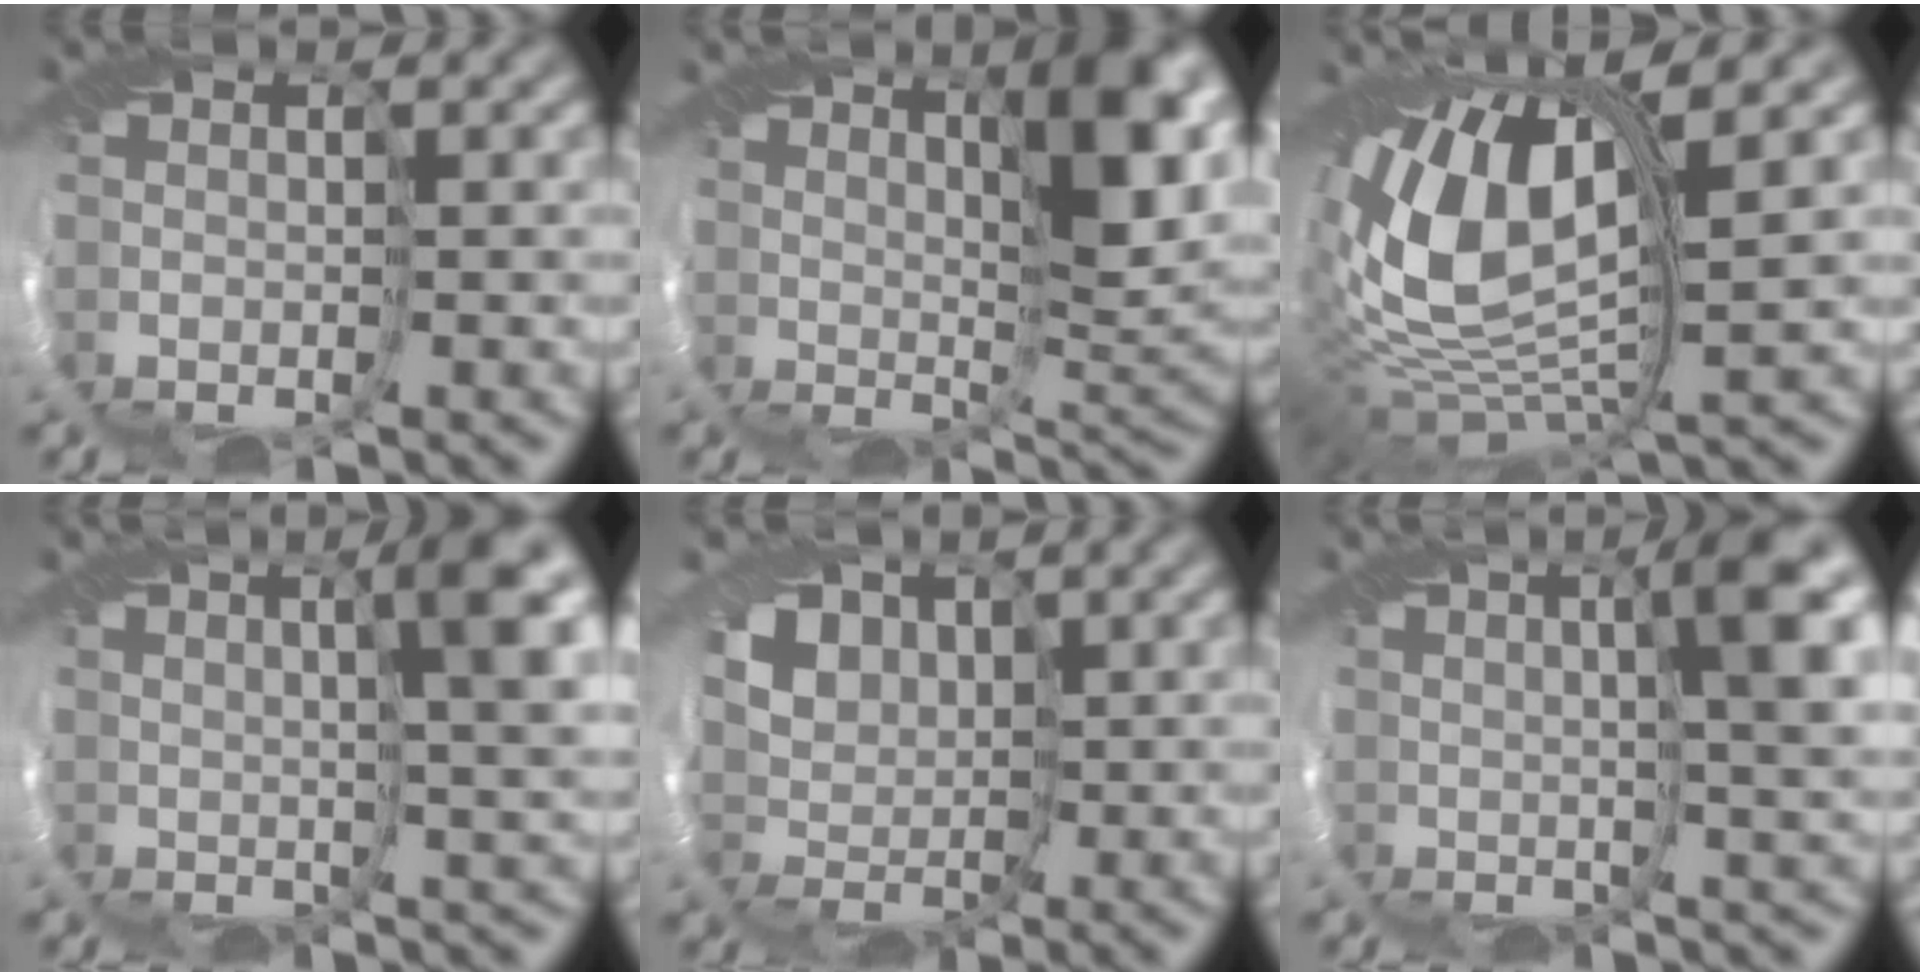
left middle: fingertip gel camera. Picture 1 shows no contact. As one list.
[{"total": 7.6, "force": [3.3, 2.3, 6.5], "torque": [-0.099, 0.003, 0.054]}, {"total": 11.7, "force": [3.1, 5.2, 10.0], "torque": [-0.221, 0.020, 0.045]}, {"total": 6.5, "force": [2.5, 0.8, 6.0], "torque": [-0.077, 0.012, 0.039]}, {"total": 5.8, "force": [3.2, 4.1, 2.5], "torque": [-0.051, 0.002, 0.045]}, {"total": 6.9, "force": [2.4, 0.8, 6.5], "torque": [-0.088, 0.012, 0.038]}]